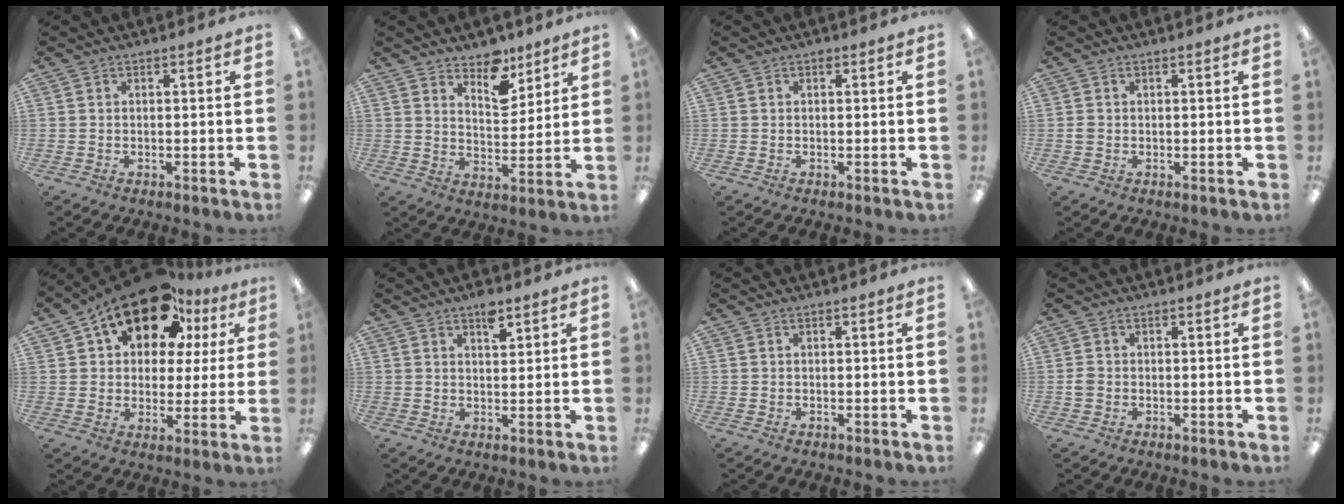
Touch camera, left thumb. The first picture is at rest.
{"total": 9.0, "force": [7.1, 4.3, 3.4], "torque": [-0.034, -0.049, 0.124]}
{"total": 0.7, "force": [0.4, 0.4, 0.3], "torque": [-0.008, 0.003, 0.006]}
{"total": 1.0, "force": [0.0, 1.0, 0.4], "torque": [-0.009, 0.004, 0.000]}
{"total": 16.4, "force": [10.8, 9.1, 8.3], "torque": [-0.143, -0.058, 0.193]}
{"total": 4.5, "force": [3.1, 1.9, 2.6], "torque": [-0.025, -0.017, 0.049]}
{"total": 0.0}
{"total": 1.7, "force": [-0.3, 1.4, 0.8], "torque": [-0.013, 0.004, -0.006]}